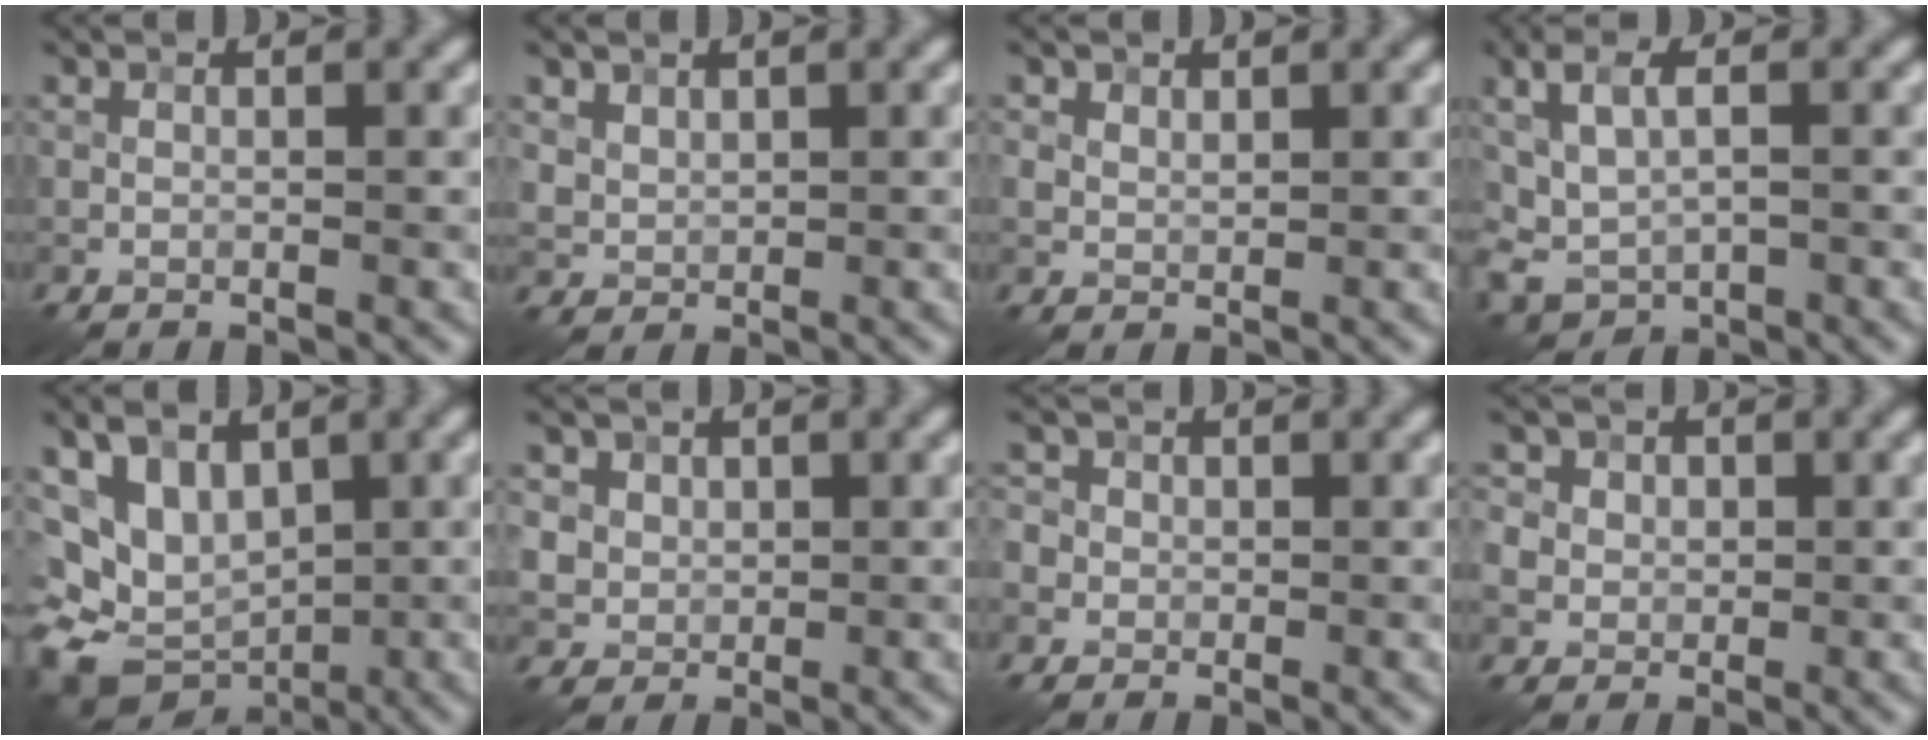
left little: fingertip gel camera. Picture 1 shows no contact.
{"total": 1.6, "force": [1.1, 1.1, 0.4], "torque": [-0.009, -0.007, 0.031]}
{"total": 1.3, "force": [0.9, 0.9, 0.4], "torque": [-0.008, 0.000, 0.017]}
{"total": 5.0, "force": [0.9, 3.1, 3.8], "torque": [-0.084, 0.001, 0.019]}
{"total": 10.2, "force": [-0.9, 8.6, 5.4], "torque": [-0.101, -0.006, -0.017]}
{"total": 4.9, "force": [2.1, 4.1, 1.7], "torque": [-0.039, 0.007, 0.033]}
{"total": 4.1, "force": [0.7, 3.8, 1.4], "torque": [-0.015, 0.031, -0.013]}
{"total": 5.4, "force": [1.3, 4.8, 2.0], "torque": [-0.044, 0.025, 0.006]}